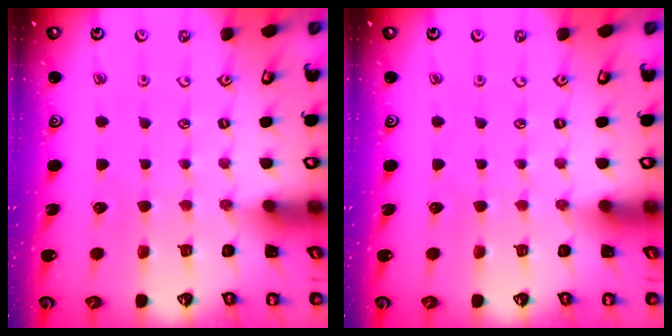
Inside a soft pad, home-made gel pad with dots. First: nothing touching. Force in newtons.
{"total": 0.0}